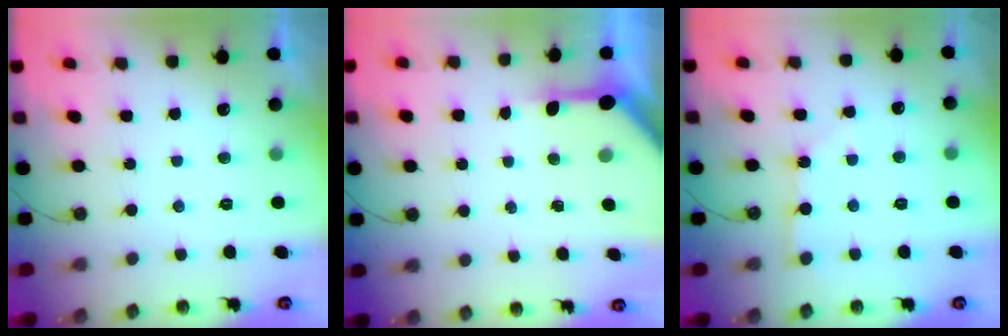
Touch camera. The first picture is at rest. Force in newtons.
{"total": 5.6, "press": 5.6, "slide": 0.4}
{"total": 2.0, "press": 2.0, "slide": 0.3}